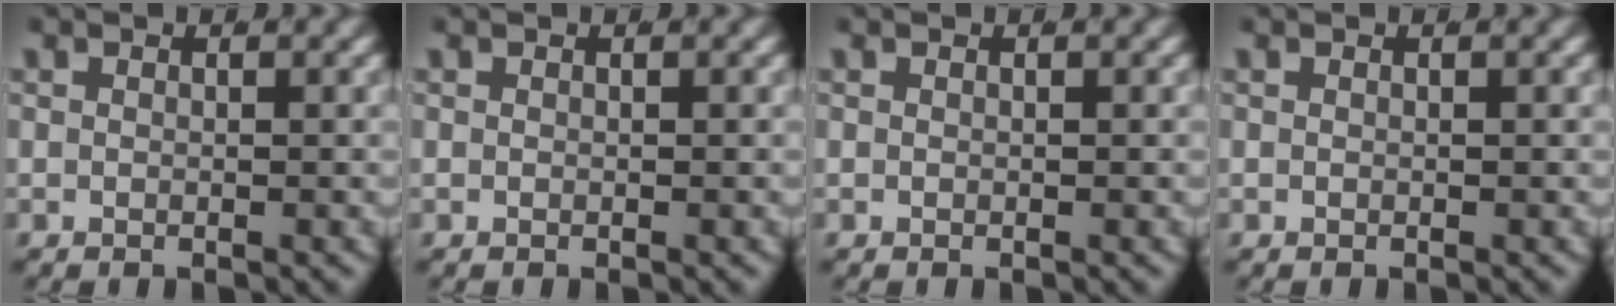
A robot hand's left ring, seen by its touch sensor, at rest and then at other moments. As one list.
[{"total": 0.0}, {"total": 0.0}, {"total": 0.0}]